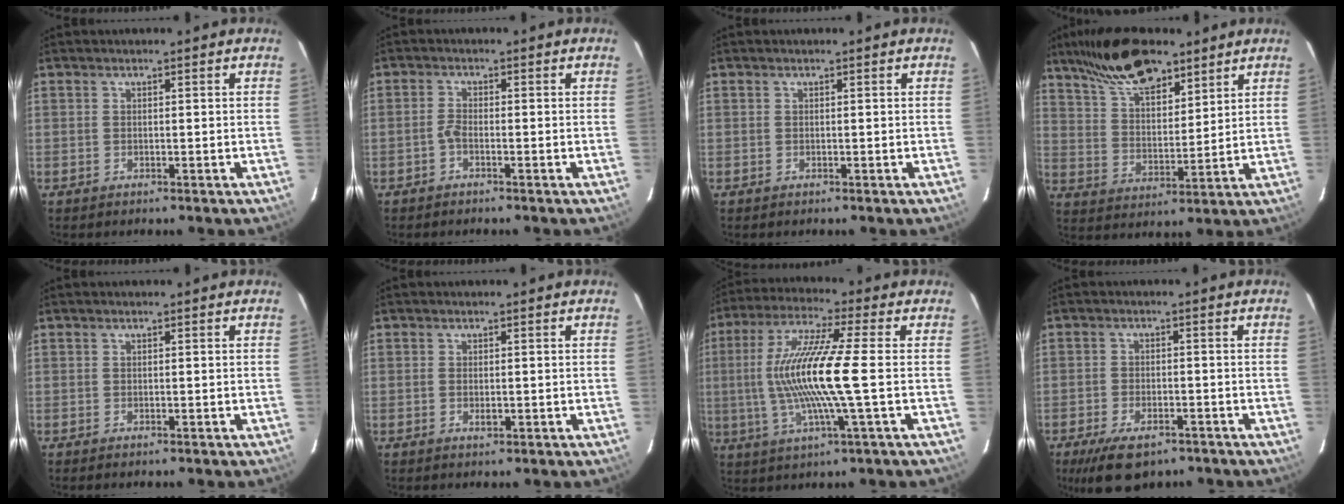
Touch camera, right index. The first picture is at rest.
{"total": 1.5, "force": [-1.0, 0.5, 1.1], "torque": [-0.028, 0.005, -0.023]}
{"total": 0.0}
{"total": 15.1, "force": [11.0, 5.7, 8.8], "torque": [-0.159, 0.027, 0.201]}
{"total": 0.0}
{"total": 1.4, "force": [-0.3, 0.8, 1.1], "torque": [-0.021, -0.001, -0.004]}
{"total": 15.0, "force": [-0.8, 0.1, 15.0], "torque": [-0.290, -0.003, -0.015]}
{"total": 9.9, "force": [-6.8, 4.5, 5.7], "torque": [-0.126, -0.018, -0.108]}